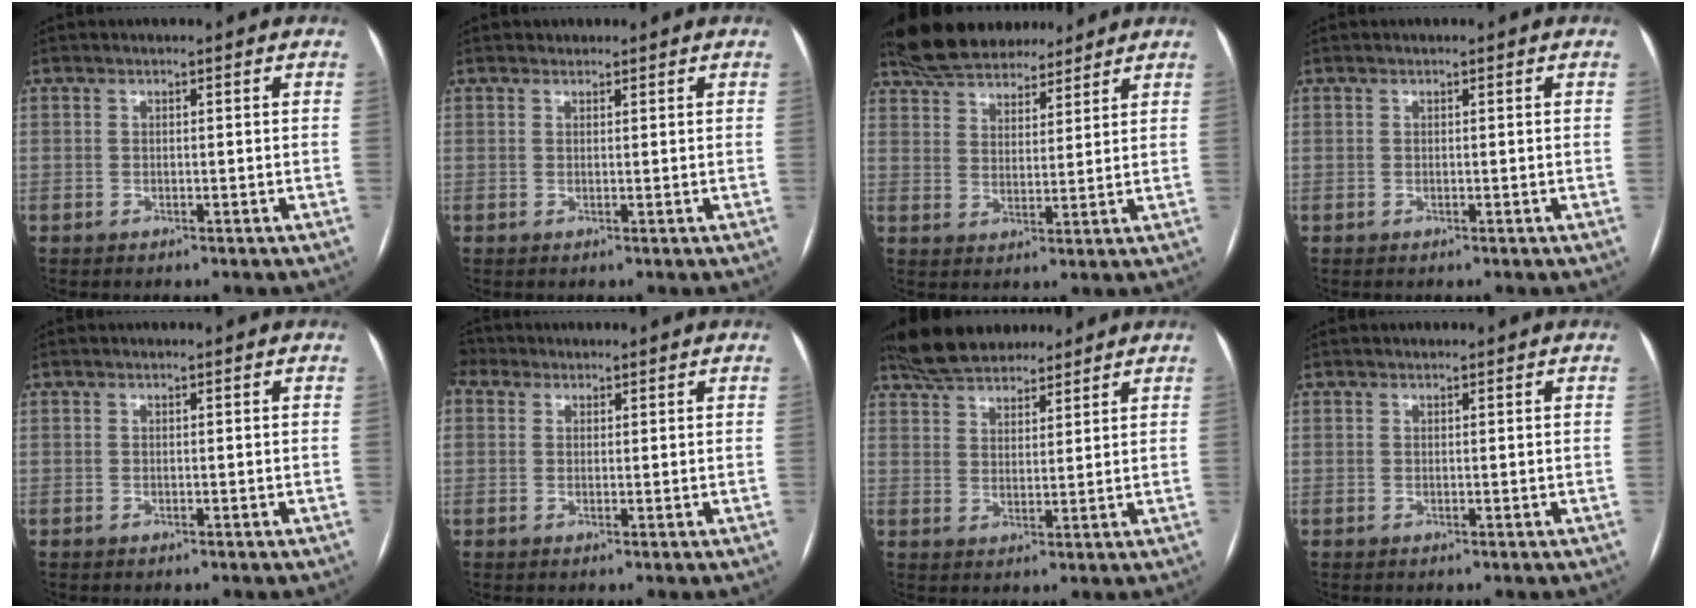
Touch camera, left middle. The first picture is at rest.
{"total": 0.6, "force": [0.5, 0.3, -0.1], "torque": [0.000, -0.001, 0.007]}
{"total": 13.8, "force": [12.2, 4.5, 4.8], "torque": [-0.085, 0.029, 0.198]}
{"total": 0.0}
{"total": 0.0}
{"total": 5.5, "force": [2.8, 4.2, 2.0], "torque": [-0.063, 0.035, 0.059]}
{"total": 10.6, "force": [9.2, 3.6, 3.7], "torque": [-0.059, 0.028, 0.155]}
{"total": 0.0}